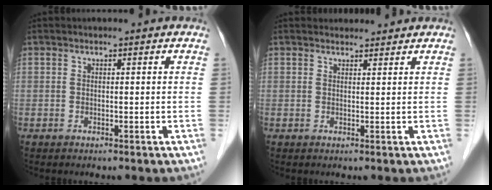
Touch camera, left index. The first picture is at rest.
{"total": 1.5, "force": [1.4, 0.6, -0.1], "torque": [0.000, 0.009, 0.017]}